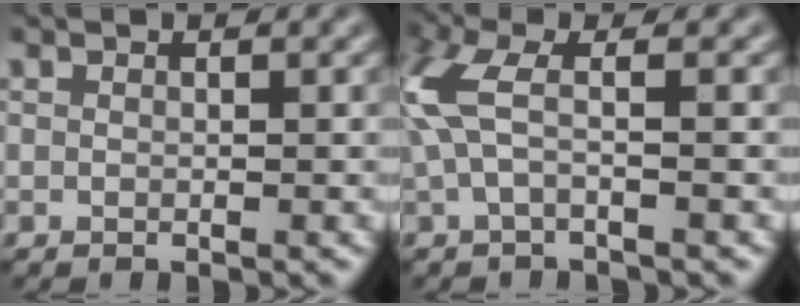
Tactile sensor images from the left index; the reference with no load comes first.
{"total": 4.4, "force": [0.3, 1.4, 4.1], "torque": [-0.111, 0.009, -0.001]}